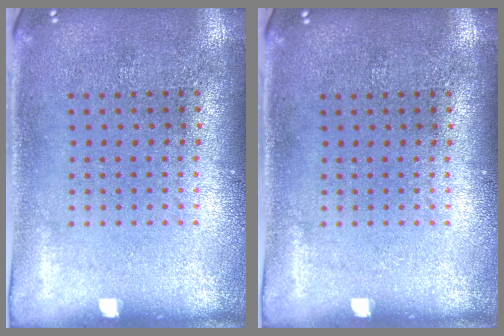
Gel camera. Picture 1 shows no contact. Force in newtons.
{"total": 0.0}